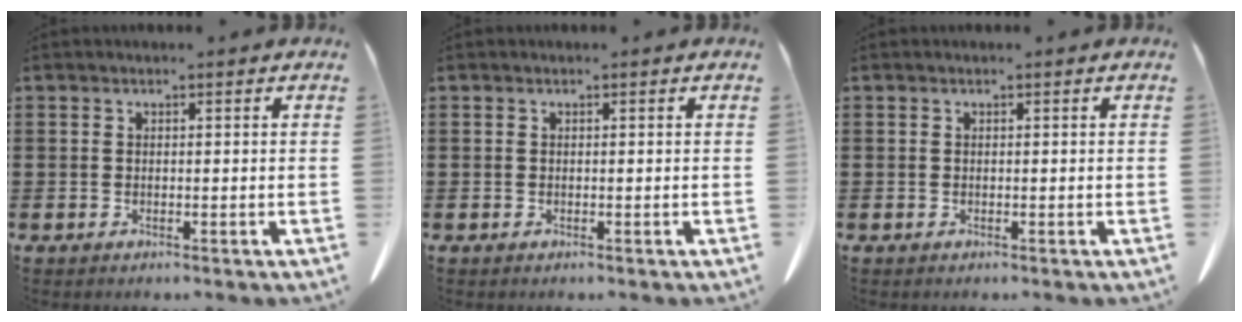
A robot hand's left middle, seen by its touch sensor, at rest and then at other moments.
{"total": 0.0}
{"total": 0.0}